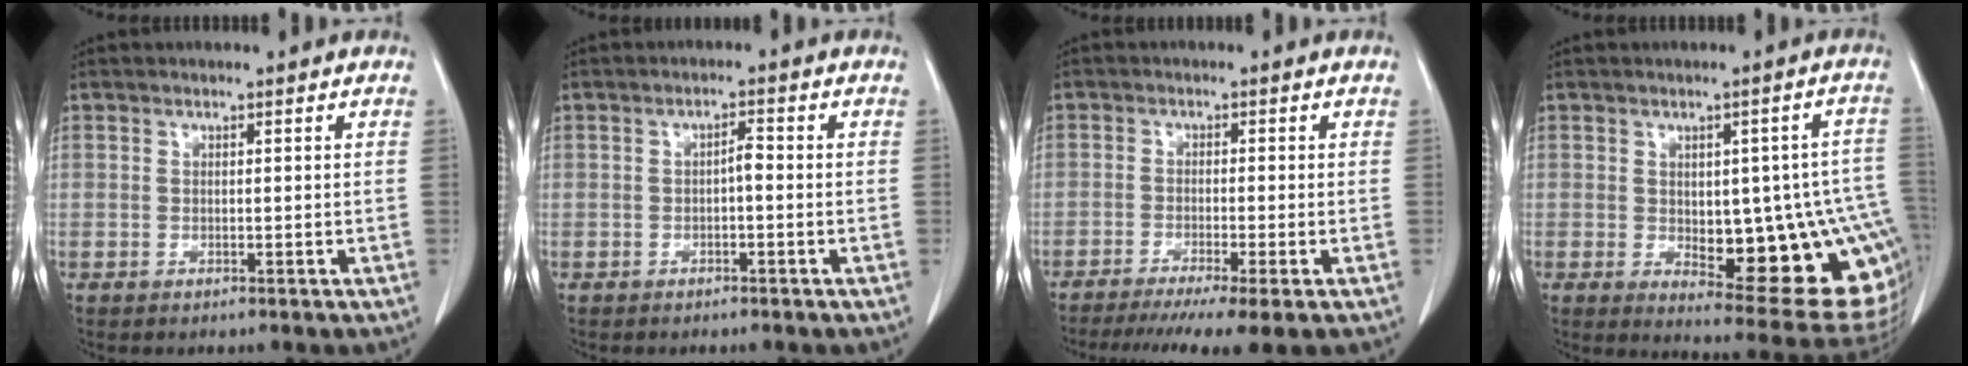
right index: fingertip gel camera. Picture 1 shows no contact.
{"total": 1.7, "force": [-0.4, 0.5, 1.6], "torque": [-0.029, 0.004, -0.006]}
{"total": 9.0, "force": [-6.8, -0.2, 5.9], "torque": [-0.089, -0.020, -0.105]}
{"total": 18.5, "force": [-3.0, 6.2, 17.2], "torque": [-0.144, 0.018, -0.009]}